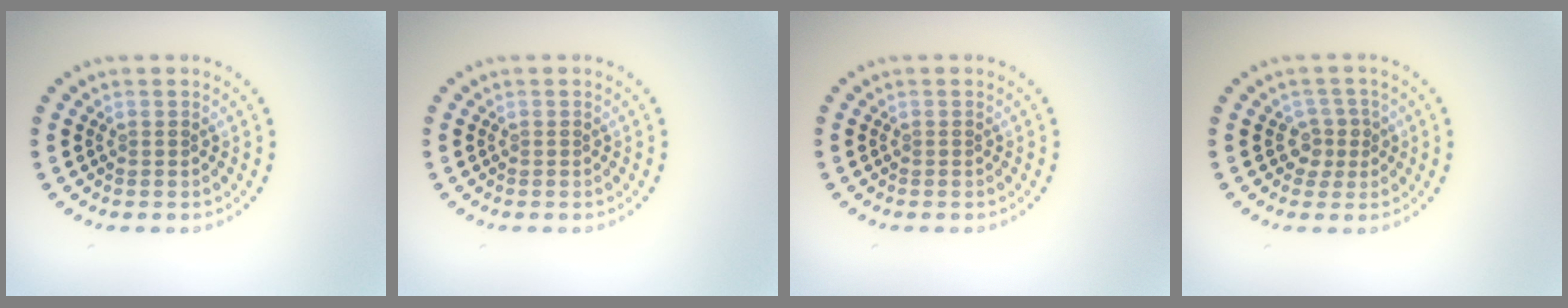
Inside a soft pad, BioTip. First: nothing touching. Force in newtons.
{"total": 0.0}
{"total": 0.0}
{"total": 1.9, "press": 1.5, "slide": 1.1}